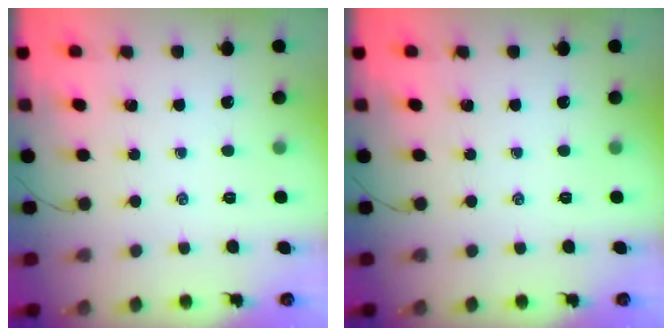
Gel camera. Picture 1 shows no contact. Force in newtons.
{"total": 0.0}